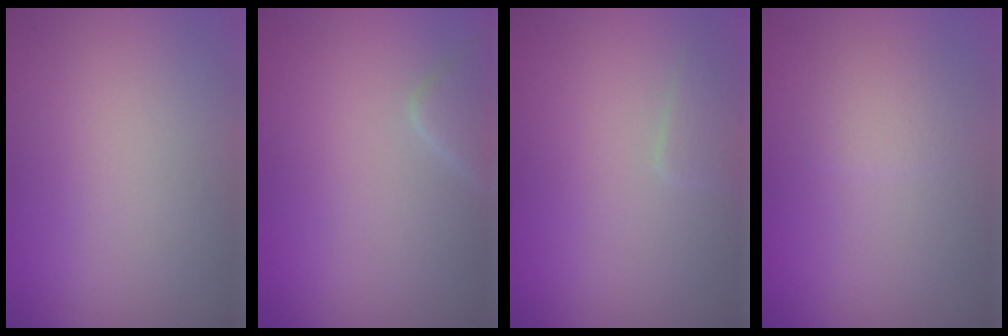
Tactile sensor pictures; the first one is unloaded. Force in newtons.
{"total": 1.8, "press": 1.8, "slide": 0.2}
{"total": 1.2, "press": 1.2, "slide": 0.0}
{"total": 1.4, "press": 1.4, "slide": 0.0}